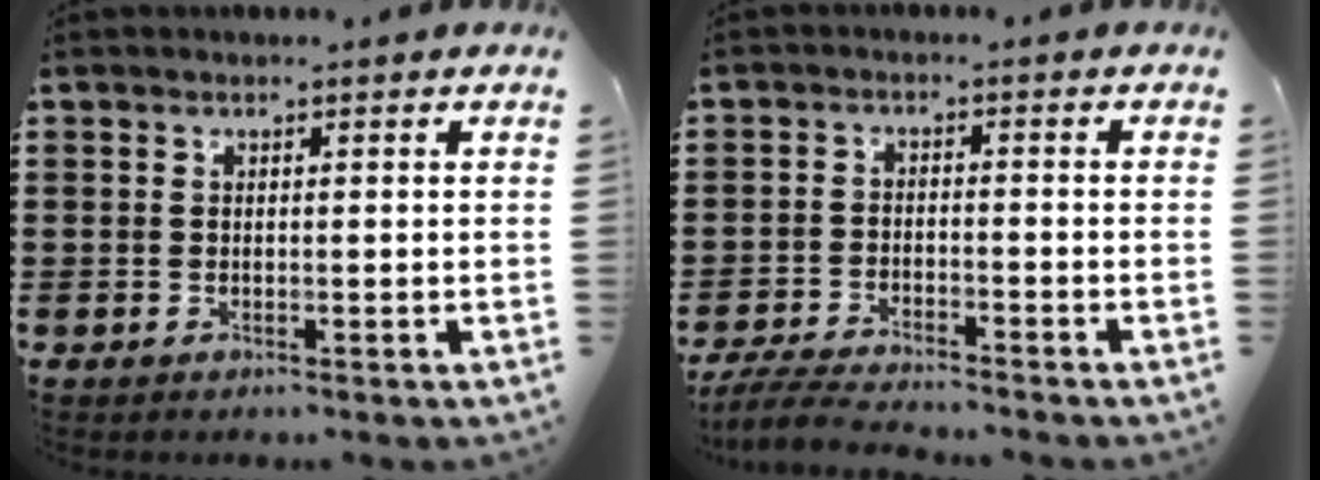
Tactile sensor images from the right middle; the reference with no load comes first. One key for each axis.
{"total": 4.8, "fx": -4.6, "fy": 0.4, "fz": 1.3, "tx": -0.033, "ty": -0.003, "tz": -0.096}